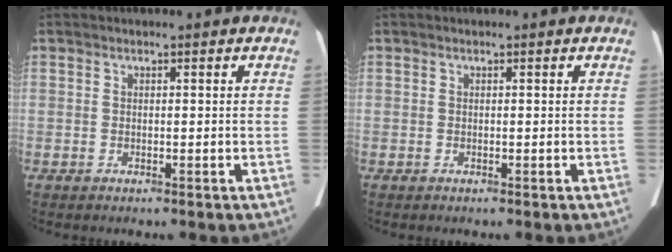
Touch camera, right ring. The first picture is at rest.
{"total": 0.0}